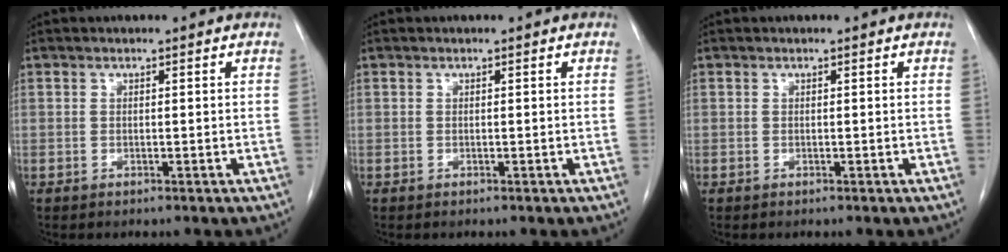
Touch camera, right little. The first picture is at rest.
{"total": 0.0}
{"total": 0.0}